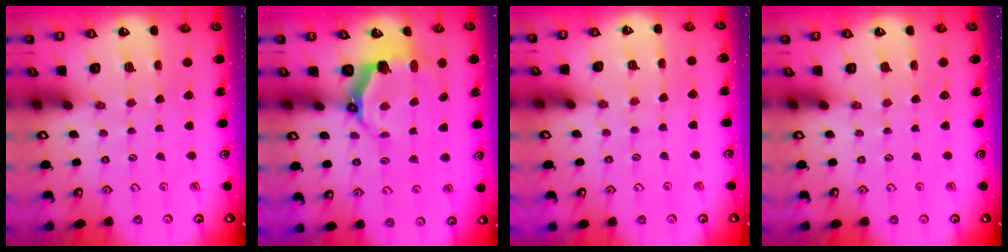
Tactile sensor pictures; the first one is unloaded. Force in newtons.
{"total": 6.3, "press": 4.5, "slide": 4.3}
{"total": 3.6, "press": 3.6, "slide": 0.4}
{"total": 0.0}